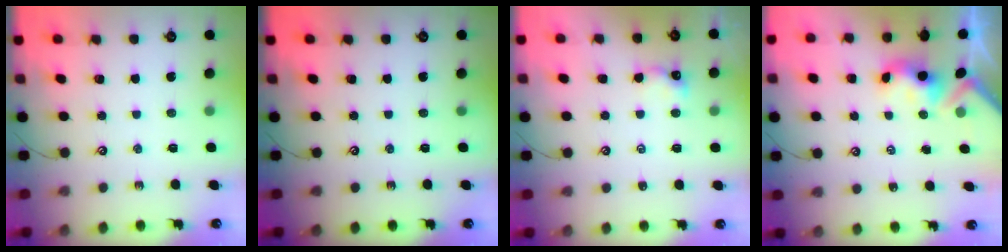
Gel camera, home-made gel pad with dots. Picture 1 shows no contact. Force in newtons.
{"total": 0.0}
{"total": 2.2, "press": 2.1, "slide": 0.5}
{"total": 3.3, "press": 3.3, "slide": 0.4}